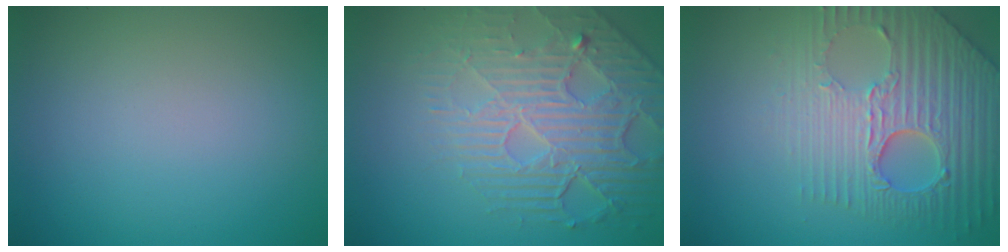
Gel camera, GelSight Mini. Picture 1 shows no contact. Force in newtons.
{"total": 5.6, "press": 4.7, "slide": 3.0}
{"total": 6.2, "press": 5.2, "slide": 3.3}